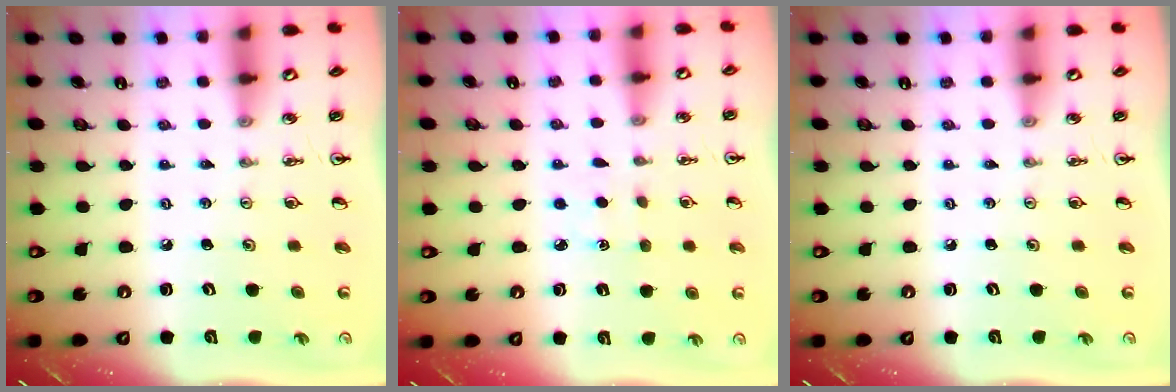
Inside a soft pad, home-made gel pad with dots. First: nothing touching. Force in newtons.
{"total": 1.5, "press": 1.5, "slide": 0.2}
{"total": 0.0}